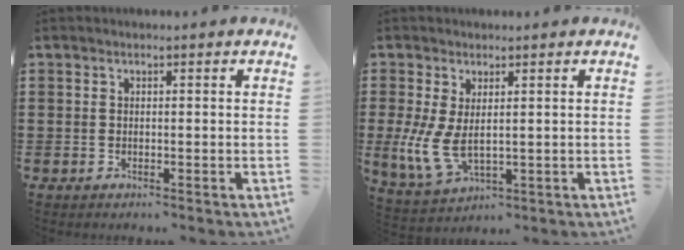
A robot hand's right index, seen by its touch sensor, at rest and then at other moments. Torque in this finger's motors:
{"motor_torque": [1.86, 0.28, 0.77, 0.21]}